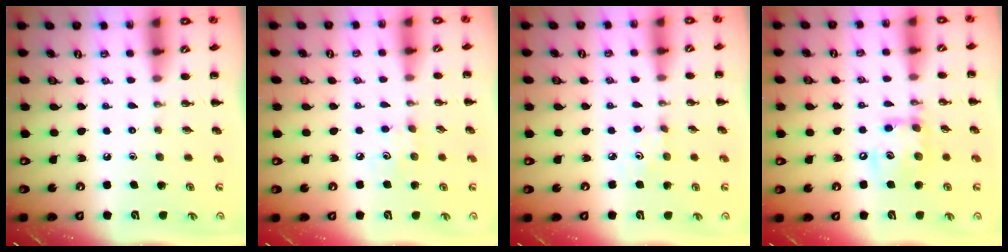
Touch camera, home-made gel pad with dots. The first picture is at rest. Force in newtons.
{"total": 3.7, "press": 3.5, "slide": 1.0}
{"total": 2.8, "press": 2.7, "slide": 0.8}
{"total": 12.2, "press": 12.1, "slide": 1.8}